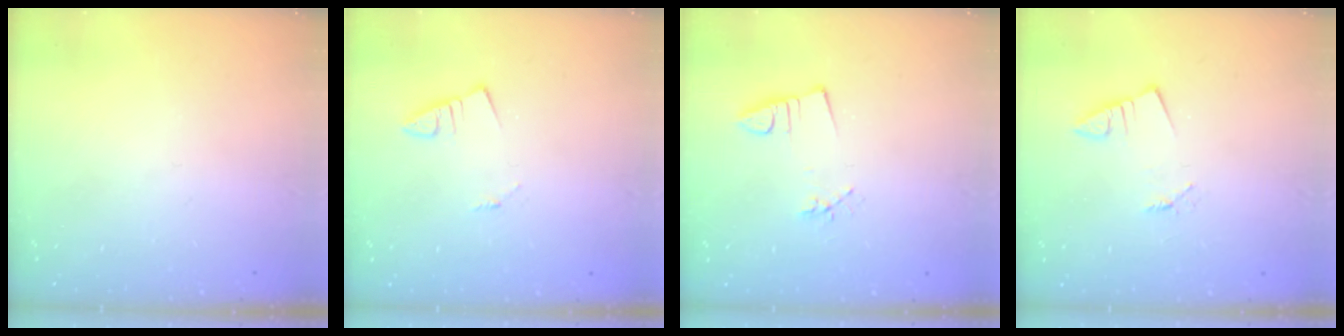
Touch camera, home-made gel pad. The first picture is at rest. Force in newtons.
{"total": 1.3, "press": 1.3, "slide": 0.1}
{"total": 2.6, "press": 0.9, "slide": 2.4}
{"total": 1.3, "press": 1.3, "slide": 0.0}